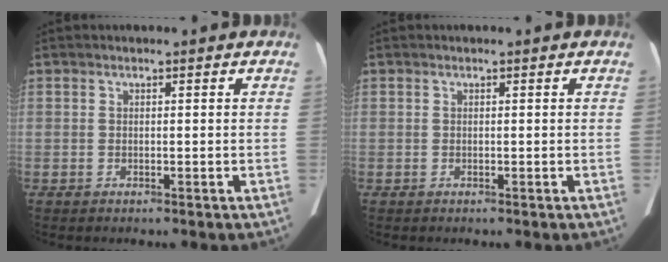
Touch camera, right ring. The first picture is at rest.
{"total": 0.0}